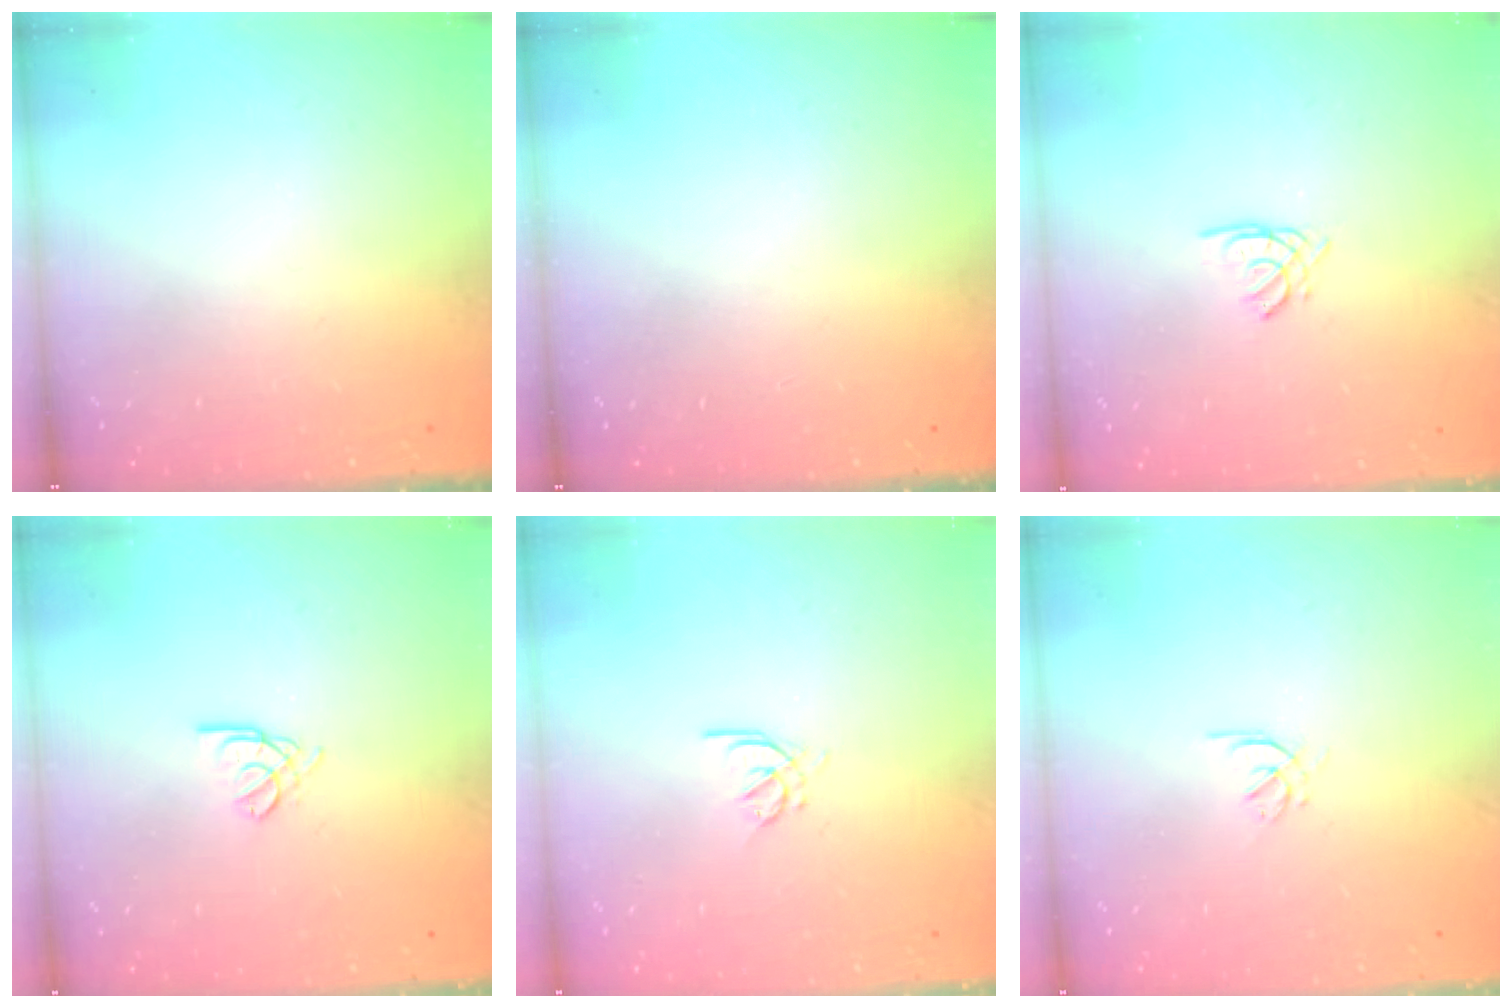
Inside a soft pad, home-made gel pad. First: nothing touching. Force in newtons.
{"total": 0.0}
{"total": 1.6, "press": 1.5, "slide": 0.4}
{"total": 2.6, "press": 2.5, "slide": 0.5}
{"total": 3.7, "press": 3.6, "slide": 0.7}
{"total": 2.2, "press": 2.1, "slide": 0.7}